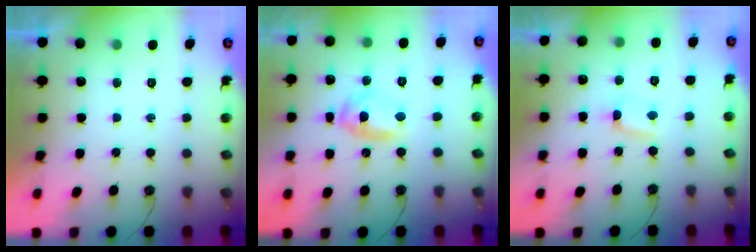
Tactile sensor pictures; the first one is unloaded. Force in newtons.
{"total": 12.7, "press": 7.1, "slide": 10.6}
{"total": 2.5, "press": 2.5, "slide": 0.3}